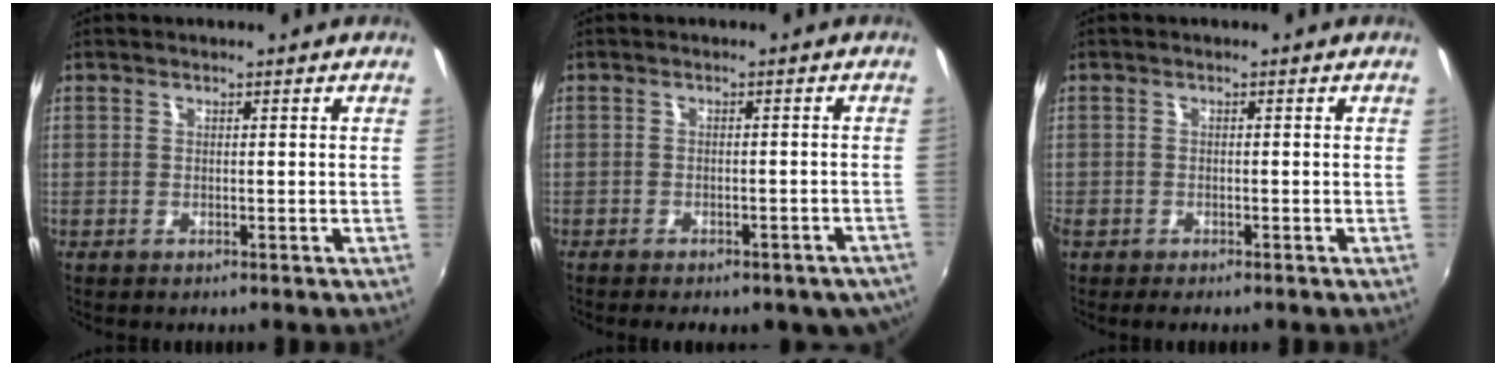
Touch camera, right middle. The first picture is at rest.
{"total": 10.2, "force": [-7.9, 4.0, 5.1], "torque": [-0.098, -0.018, -0.089]}
{"total": 2.2, "force": [-1.8, 0.9, 1.0], "torque": [-0.026, -0.012, -0.033]}